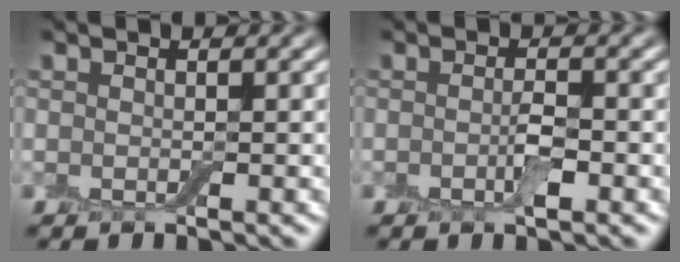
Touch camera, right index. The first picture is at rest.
{"total": 1.7, "force": [-0.5, 0.5, 1.5], "torque": [-0.029, -0.002, -0.012]}